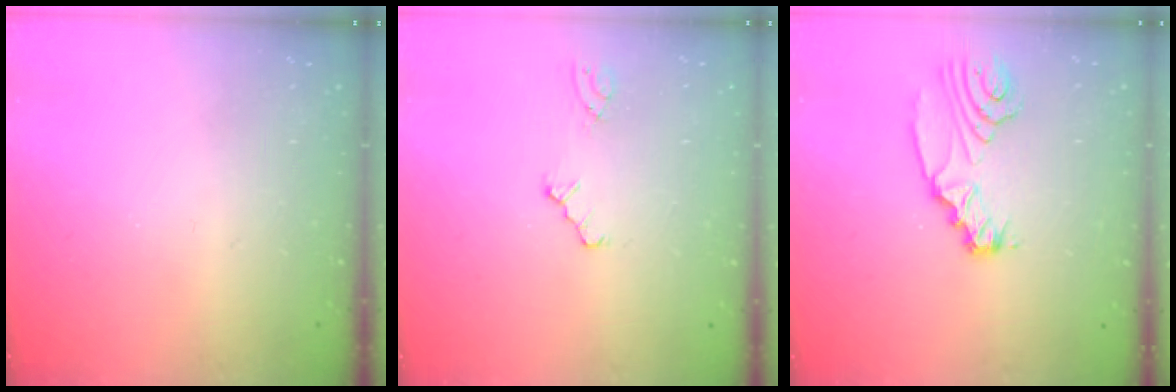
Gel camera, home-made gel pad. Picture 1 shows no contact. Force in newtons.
{"total": 0.0}
{"total": 8.9, "press": 8.8, "slide": 1.1}